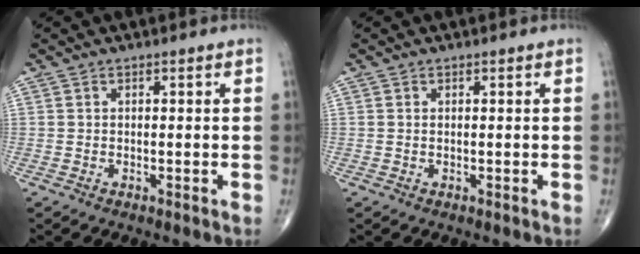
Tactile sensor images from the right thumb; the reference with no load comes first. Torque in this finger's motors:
{"motor_torque": [0.13, 0.03, -0.07, -0.14, -0.01]}